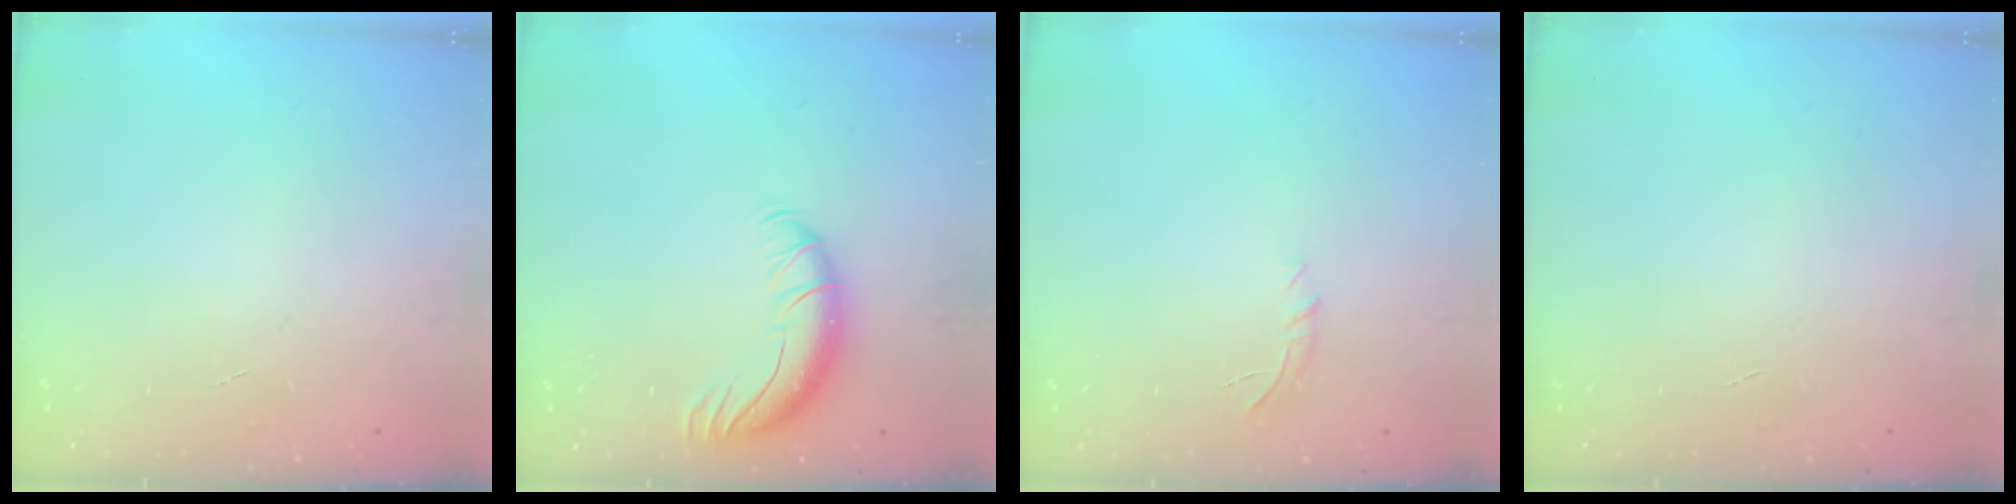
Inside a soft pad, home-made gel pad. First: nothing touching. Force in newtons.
{"total": 10.9, "press": 10.5, "slide": 3.0}
{"total": 5.5, "press": 5.1, "slide": 2.0}
{"total": 0.0}